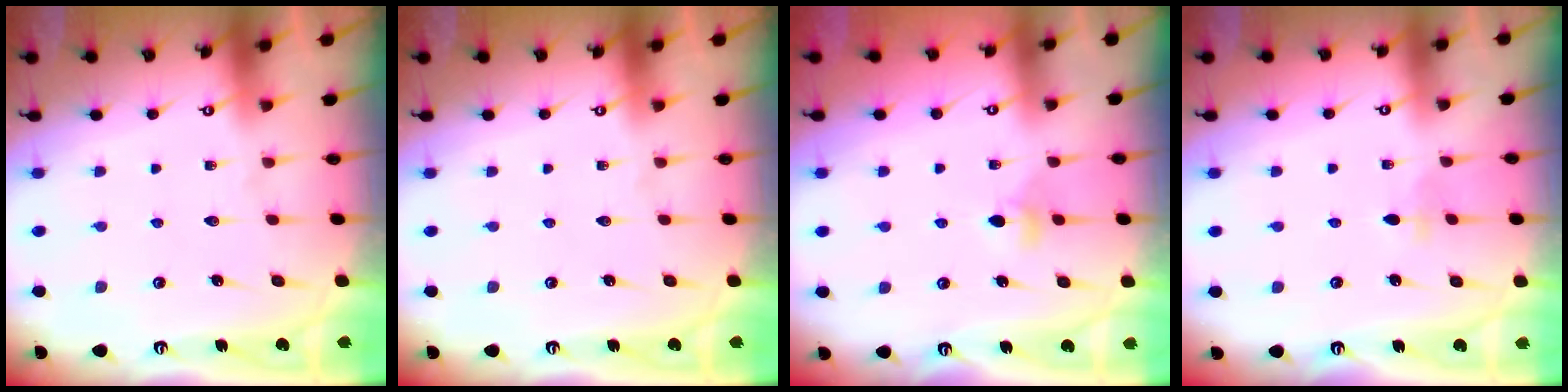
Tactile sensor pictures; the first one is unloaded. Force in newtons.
{"total": 0.0}
{"total": 3.7, "press": 3.6, "slide": 0.7}
{"total": 2.8, "press": 2.7, "slide": 0.6}